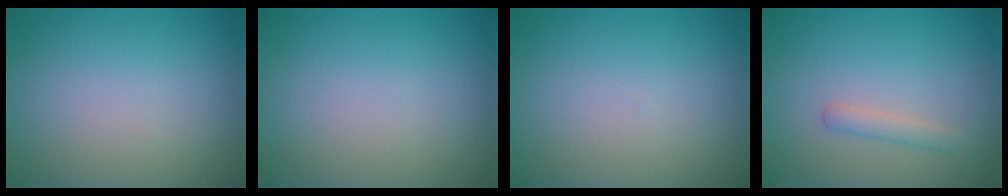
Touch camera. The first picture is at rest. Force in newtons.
{"total": 0.0}
{"total": 0.0}
{"total": 1.6, "press": 1.6, "slide": 0.1}